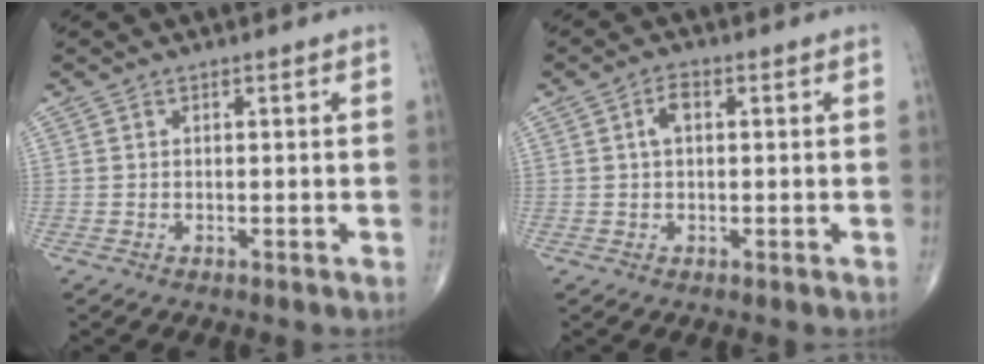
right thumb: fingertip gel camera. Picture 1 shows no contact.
{"total": 2.9, "force": [0.4, 1.5, 2.5], "torque": [-0.046, 0.011, 0.003]}